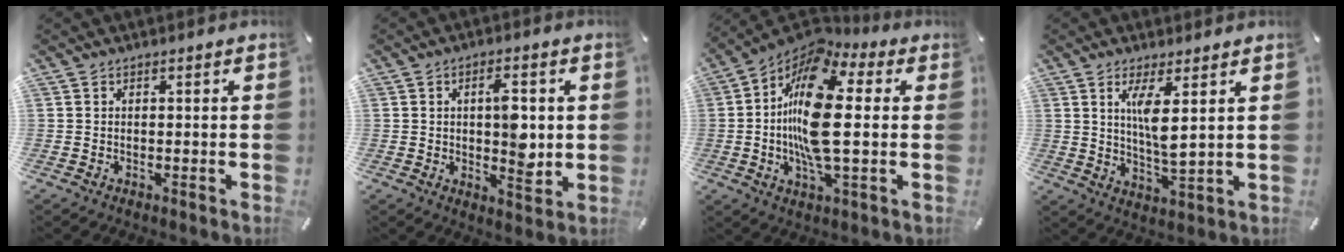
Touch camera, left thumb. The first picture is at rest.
{"total": 8.8, "force": [1.0, 4.4, 7.5], "torque": [-0.109, -0.006, 0.011]}
{"total": 19.3, "force": [0.4, 7.8, 17.6], "torque": [-0.364, -0.011, 0.003]}
{"total": 7.4, "force": [2.7, 1.7, 6.7], "torque": [-0.128, -0.018, 0.042]}